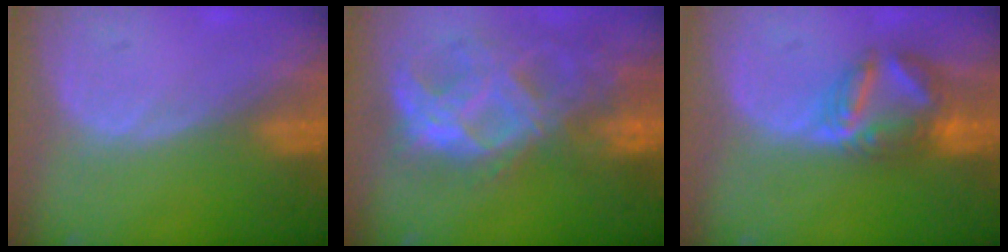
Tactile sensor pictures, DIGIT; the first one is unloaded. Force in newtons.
{"total": 11.1, "press": 9.4, "slide": 6.0}
{"total": 6.6, "press": 6.4, "slide": 1.5}